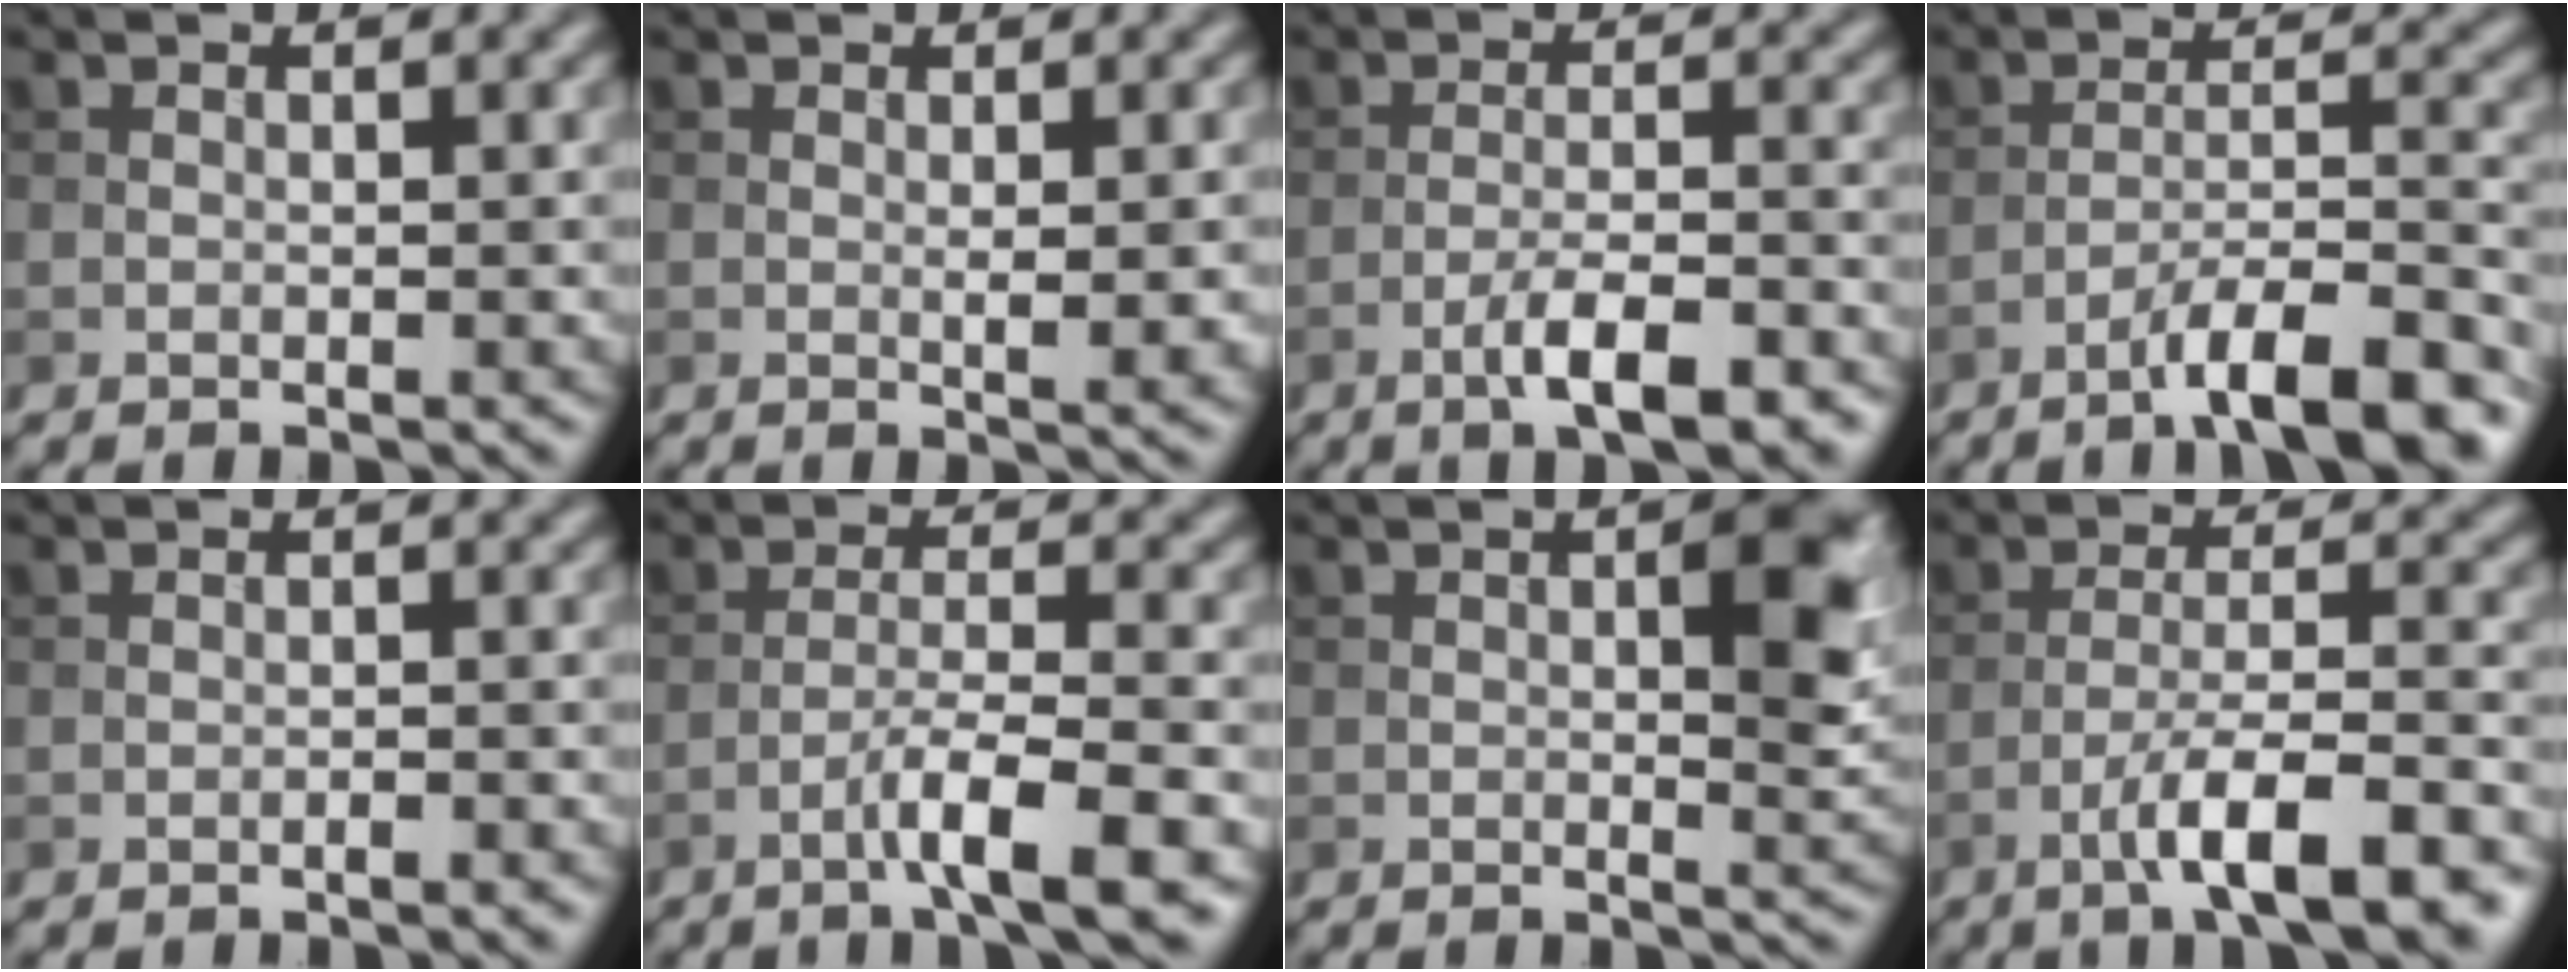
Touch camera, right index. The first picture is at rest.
{"total": 2.4, "force": [0.0, 0.5, 2.4], "torque": [-0.035, -0.005, 0.003]}
{"total": 5.5, "force": [-3.1, 1.2, 4.3], "torque": [-0.075, 0.003, -0.051]}
{"total": 8.8, "force": [-6.1, 1.5, 6.1], "torque": [-0.089, 0.018, -0.099]}
{"total": 0.8, "force": [-0.4, 0.1, 0.7], "torque": [-0.011, 0.000, -0.007]}
{"total": 5.6, "force": [-3.0, 0.6, 4.6], "torque": [-0.074, 0.007, -0.056]}
{"total": 4.8, "force": [0.7, 1.6, 4.5], "torque": [-0.060, 0.001, 0.010]}
{"total": 9.2, "force": [-5.3, 1.8, 7.2], "torque": [-0.113, 0.010, -0.086]}